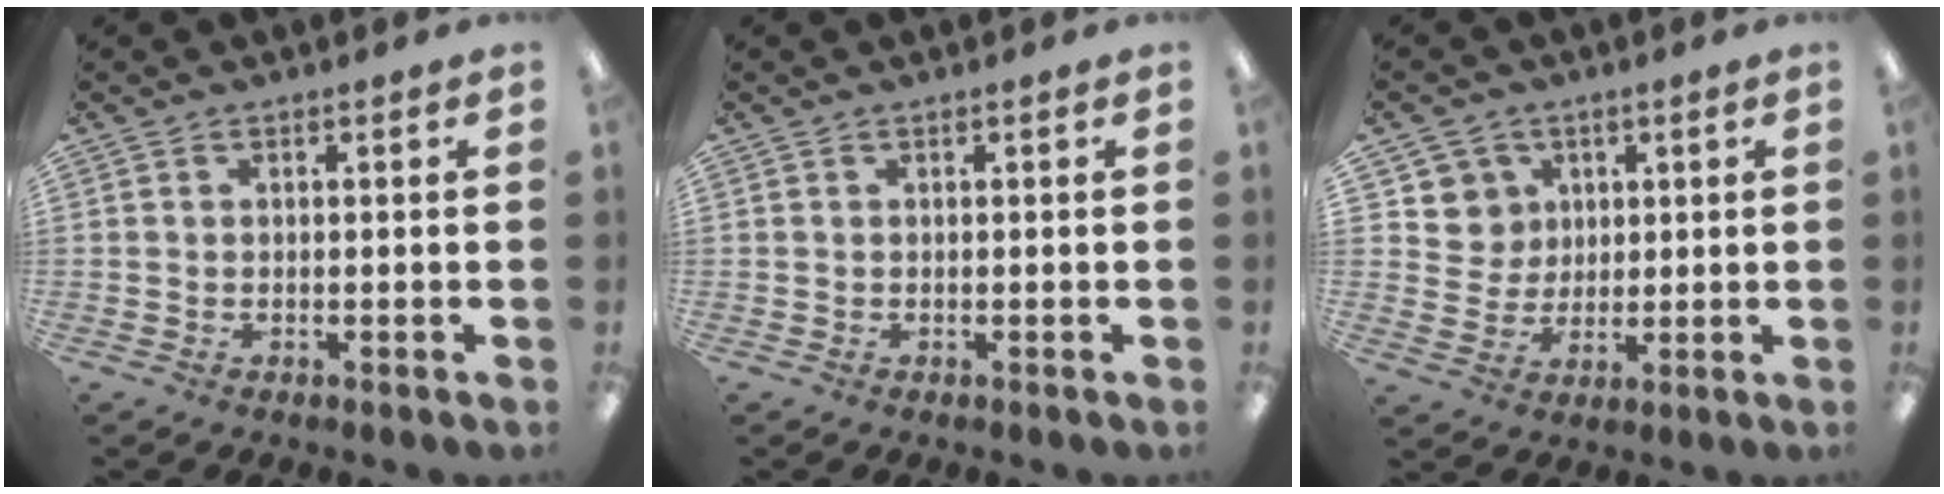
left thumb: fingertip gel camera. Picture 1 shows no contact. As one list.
[{"total": 0.0}, {"total": 7.2, "force": [3.4, 6.3, -0.7], "torque": [0.007, -0.020, 0.066]}]